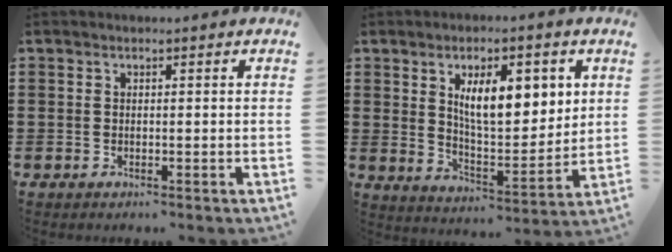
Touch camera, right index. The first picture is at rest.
{"total": 9.8, "force": [3.6, 4.1, 8.1], "torque": [-0.136, -0.004, 0.057]}